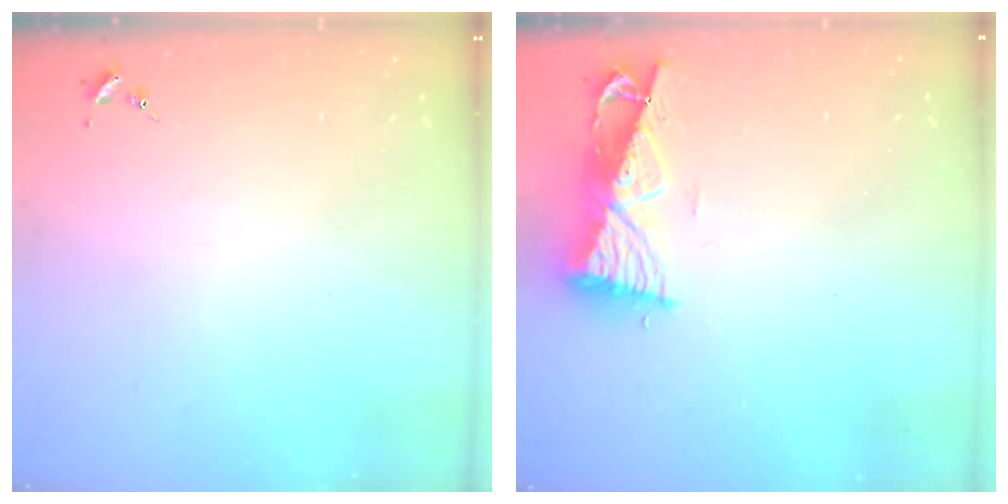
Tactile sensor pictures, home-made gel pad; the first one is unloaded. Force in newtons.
{"total": 8.5, "press": 8.4, "slide": 1.0}